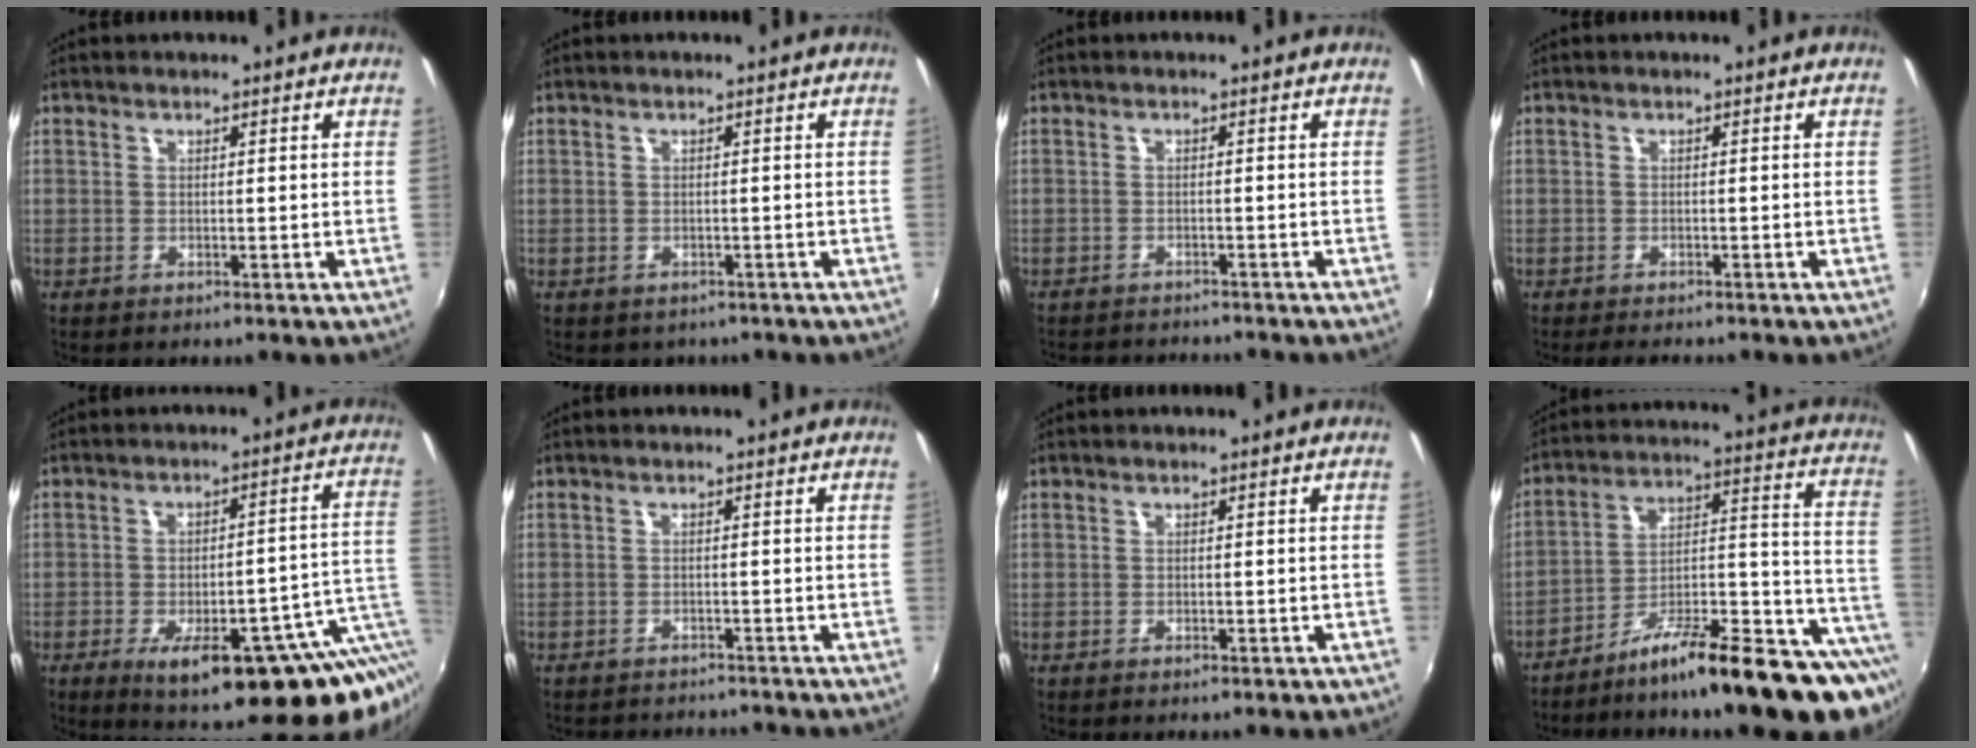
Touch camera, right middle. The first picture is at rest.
{"total": 1.5, "force": [-0.8, 1.3, 0.3], "torque": [-0.010, -0.005, -0.007]}
{"total": 5.7, "force": [-5.4, 1.2, 1.4], "torque": [-0.041, -0.012, -0.079]}
{"total": 2.9, "force": [-2.6, 0.7, 1.2], "torque": [-0.026, -0.013, -0.042]}
{"total": 20.1, "force": [-8.7, 5.2, 17.4], "torque": [-0.230, -0.025, -0.104]}
{"total": 5.9, "force": [-5.5, 1.5, 1.5], "torque": [-0.041, -0.013, -0.079]}
{"total": 1.7, "force": [-1.2, 0.8, 1.0], "torque": [-0.016, -0.004, -0.014]}
{"total": 23.3, "force": [-15.3, 4.4, 17.0], "torque": [-0.192, 0.002, -0.235]}